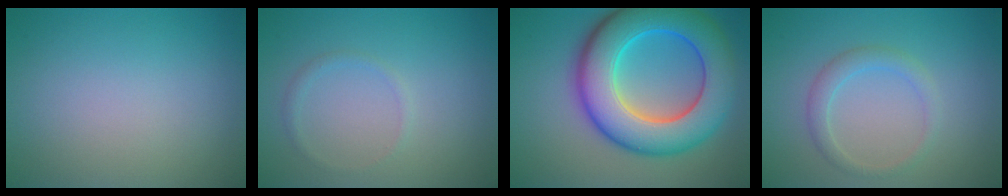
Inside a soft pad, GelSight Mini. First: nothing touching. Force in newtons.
{"total": 0.9, "press": 0.9, "slide": 0.1}
{"total": 11.8, "press": 11.8, "slide": 0.2}
{"total": 2.0, "press": 2.0, "slide": 0.1}